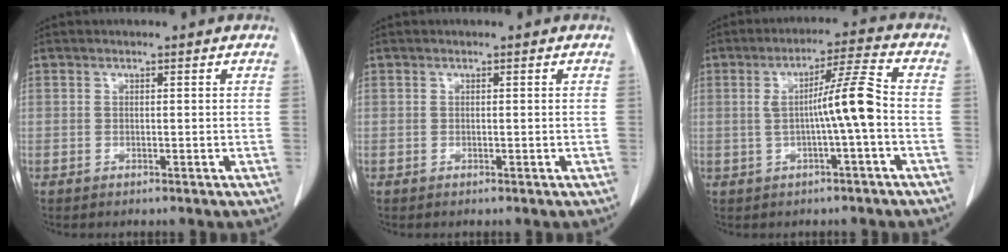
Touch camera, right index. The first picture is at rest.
{"total": 0.0}
{"total": 7.5, "force": [-0.7, -0.7, 7.5], "torque": [-0.124, 0.016, -0.010]}